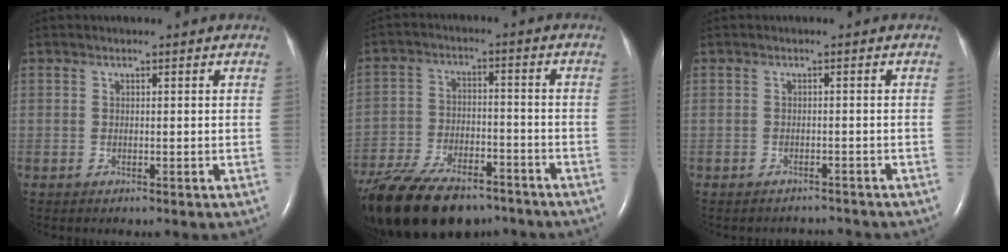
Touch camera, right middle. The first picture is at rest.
{"total": 21.2, "force": [-16.2, 8.0, 11.1], "torque": [-0.246, -0.031, -0.259]}
{"total": 2.2, "force": [-2.2, 0.3, -0.4], "torque": [0.007, -0.007, -0.030]}